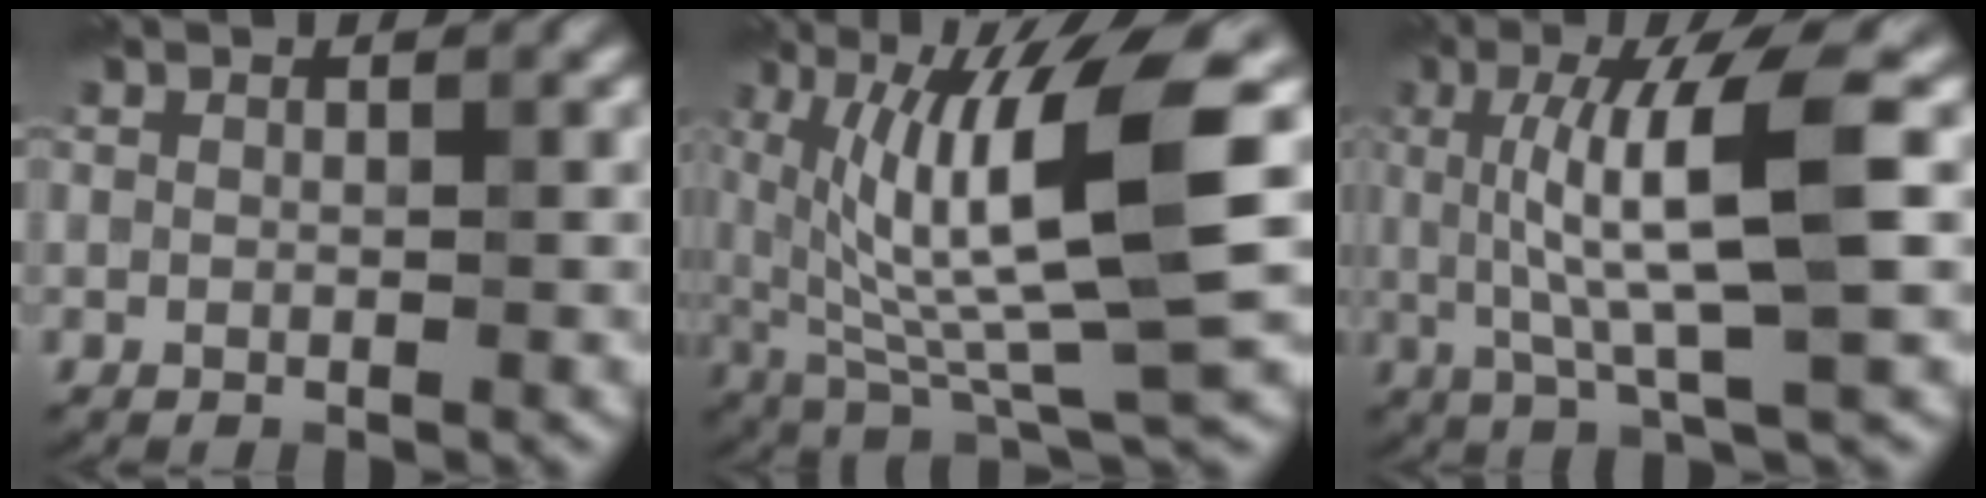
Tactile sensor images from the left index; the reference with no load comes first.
{"total": 11.7, "force": [2.3, 2.5, 11.2], "torque": [-0.179, -0.004, 0.045]}
{"total": 7.9, "force": [1.2, 1.6, 7.7], "torque": [-0.125, 0.001, 0.020]}